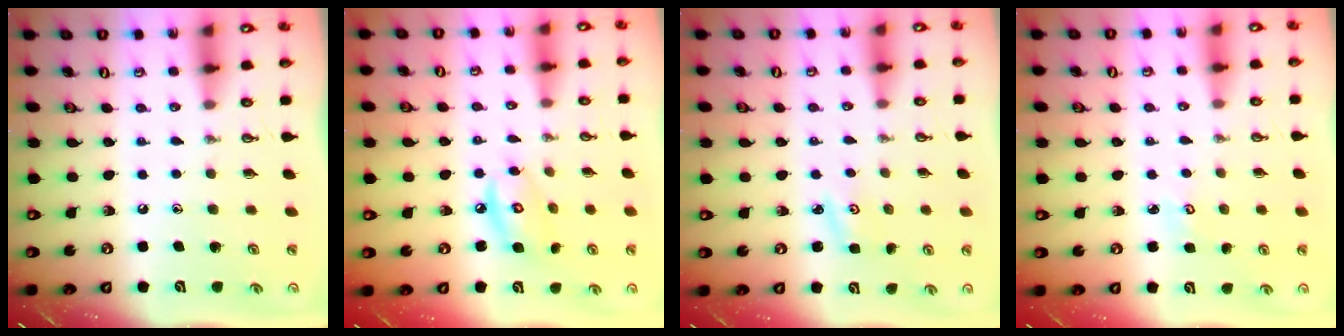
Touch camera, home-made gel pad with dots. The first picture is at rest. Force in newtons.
{"total": 8.2, "press": 8.2, "slide": 0.6}
{"total": 3.0, "press": 3.0, "slide": 0.4}
{"total": 2.8, "press": 2.8, "slide": 0.3}